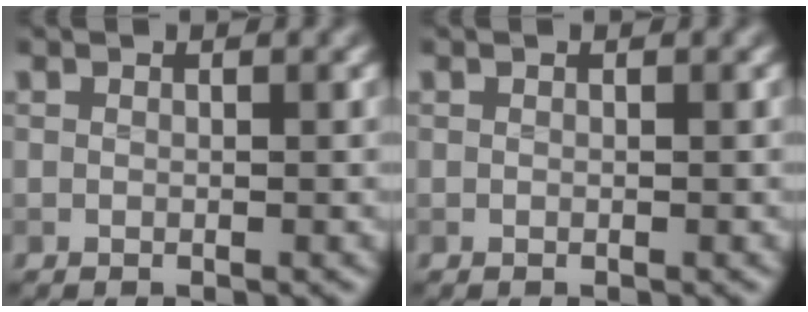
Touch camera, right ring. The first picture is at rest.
{"total": 0.0}